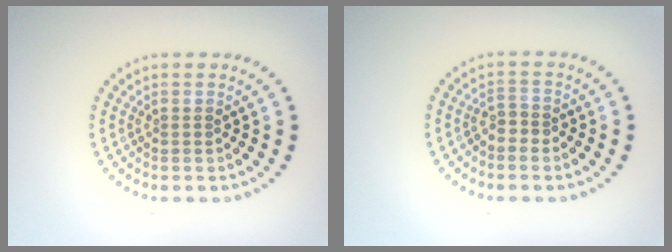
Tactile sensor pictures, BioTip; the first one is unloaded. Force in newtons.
{"total": 1.5, "press": 1.2, "slide": 0.8}